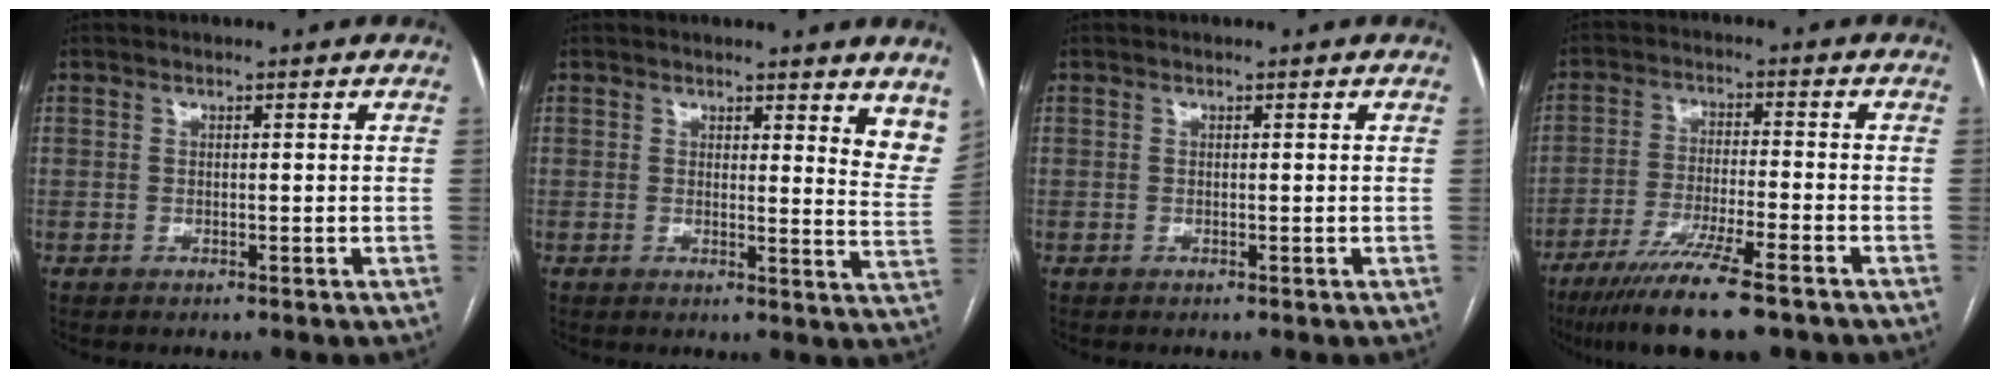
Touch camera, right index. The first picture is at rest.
{"total": 8.1, "force": [6.8, 1.8, 4.2], "torque": [-0.026, -0.037, 0.053]}
{"total": 0.0}
{"total": 12.7, "force": [-9.0, 1.0, 8.8], "torque": [-0.155, -0.033, -0.148]}